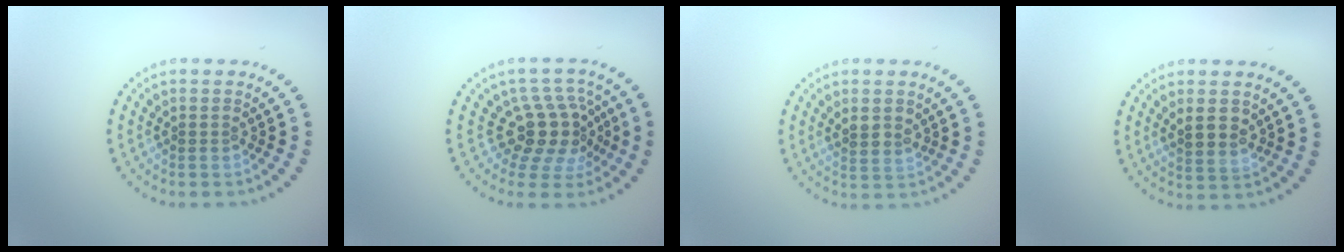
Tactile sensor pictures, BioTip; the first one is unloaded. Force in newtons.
{"total": 4.4, "press": 3.4, "slide": 2.8}
{"total": 1.6, "press": 1.5, "slide": 0.7}
{"total": 2.6, "press": 2.5, "slide": 0.7}